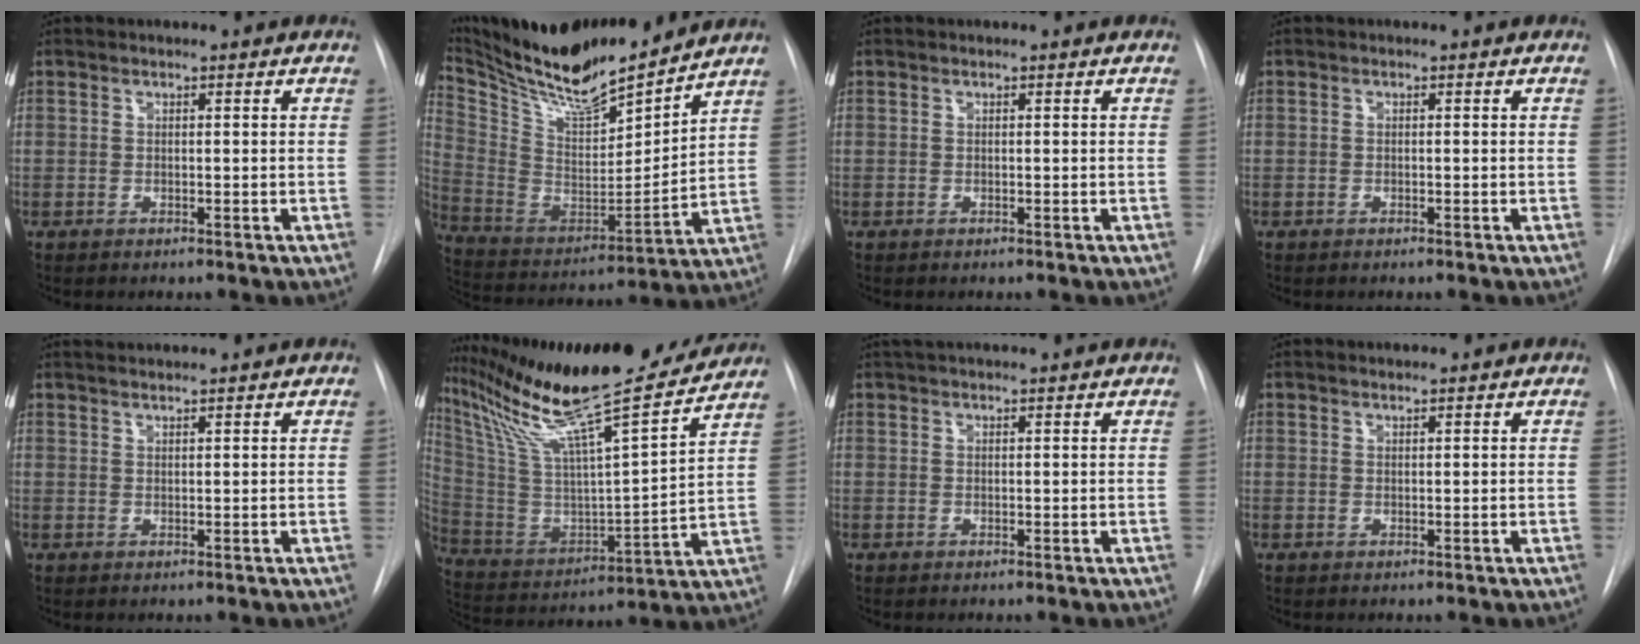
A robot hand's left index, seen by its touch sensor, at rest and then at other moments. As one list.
[{"total": 22.1, "force": [19.8, 2.6, 9.5], "torque": [-0.190, -0.014, 0.339]}, {"total": 0.0}, {"total": 0.0}, {"total": 4.3, "force": [4.1, -0.1, 1.4], "torque": [-0.022, 0.026, 0.065]}, {"total": 27.5, "force": [23.0, 1.0, 15.1], "torque": [-0.281, -0.027, 0.376]}, {"total": 7.4, "force": [6.7, 0.5, 3.0], "torque": [-0.048, 0.033, 0.092]}, {"total": 1.6, "force": [1.5, 0.2, 0.4], "torque": [-0.010, 0.010, 0.027]}]